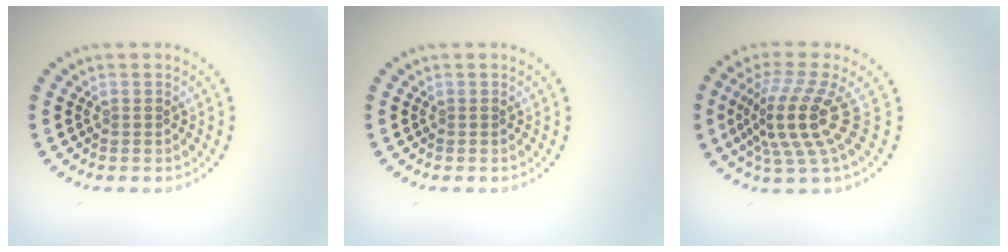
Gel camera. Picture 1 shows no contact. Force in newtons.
{"total": 0.0}
{"total": 5.0, "press": 3.5, "slide": 3.6}